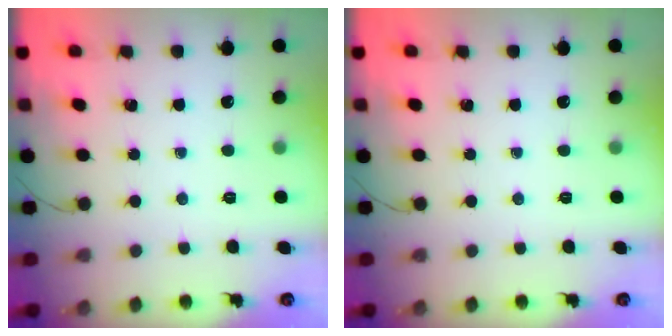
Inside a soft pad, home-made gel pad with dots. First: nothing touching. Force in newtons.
{"total": 0.0}